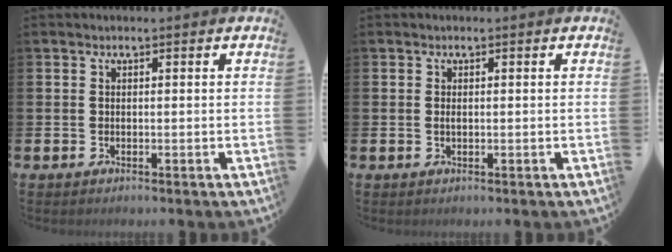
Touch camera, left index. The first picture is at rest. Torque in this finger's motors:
{"motor_torque": [0.29, 0.27, 0.01, 0.00]}